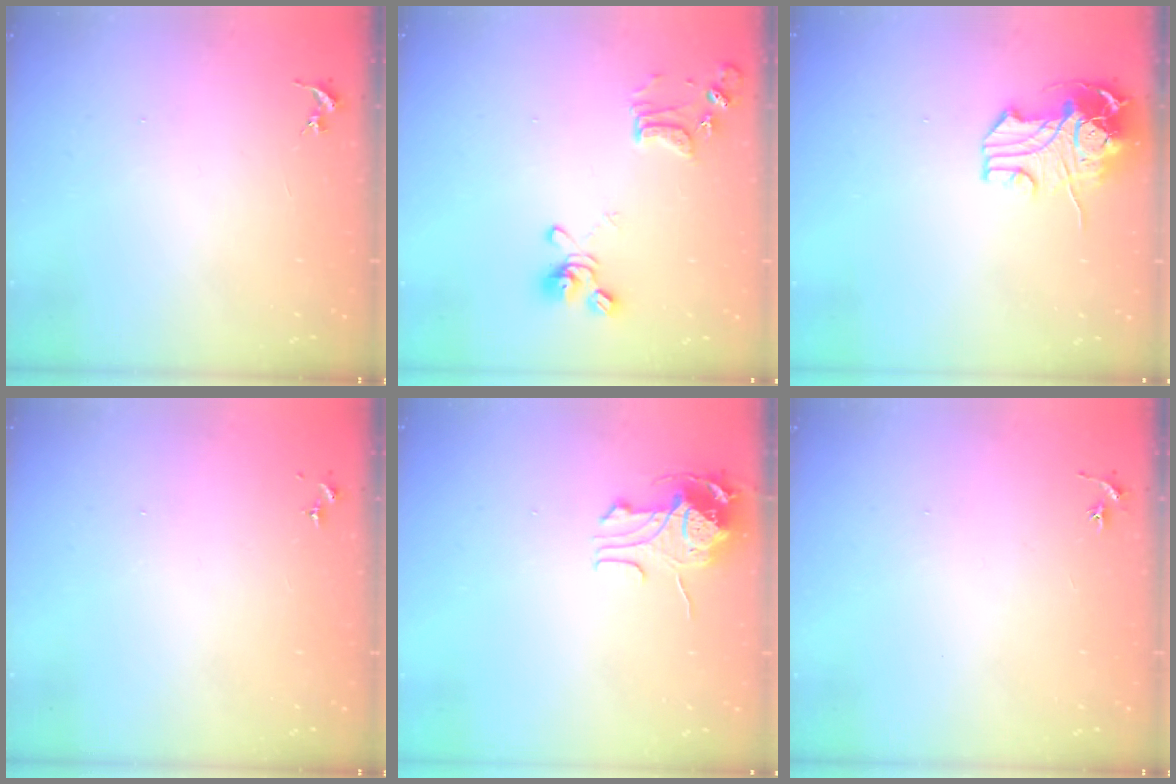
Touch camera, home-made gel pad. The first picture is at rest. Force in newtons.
{"total": 13.1, "press": 13.0, "slide": 1.3}
{"total": 12.2, "press": 12.0, "slide": 2.1}
{"total": 0.0}
{"total": 10.6, "press": 10.6, "slide": 0.9}
{"total": 3.0, "press": 3.0, "slide": 0.3}